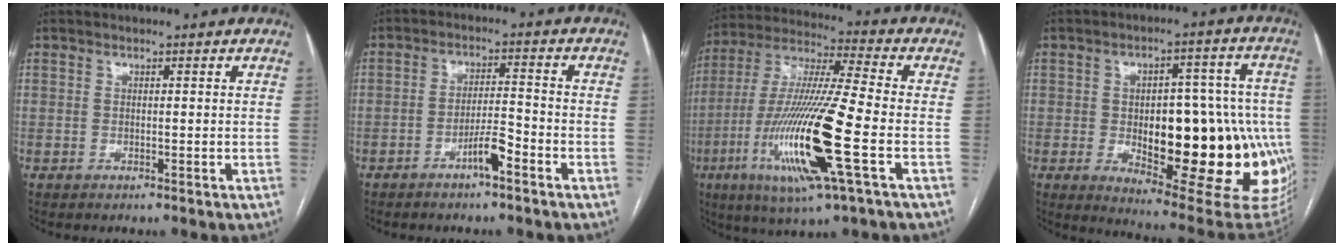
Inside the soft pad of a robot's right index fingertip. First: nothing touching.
{"total": 4.6, "force": [-2.8, 0.5, 3.6], "torque": [-0.065, 0.003, -0.051]}
{"total": 20.3, "force": [-6.1, 1.0, 19.3], "torque": [-0.414, -0.028, -0.115]}
{"total": 25.6, "force": [-4.0, 9.7, 23.4], "torque": [-0.235, 0.019, -0.024]}